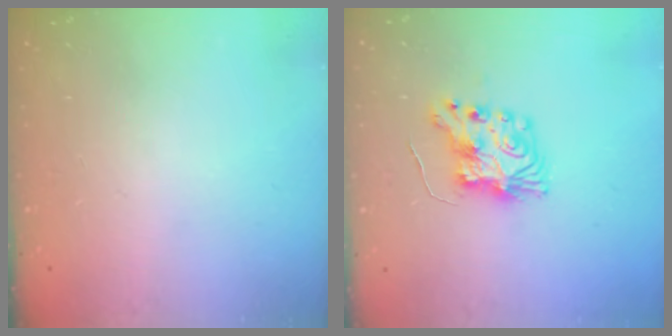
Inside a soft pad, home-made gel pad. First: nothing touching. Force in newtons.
{"total": 9.1, "press": 9.1, "slide": 0.3}